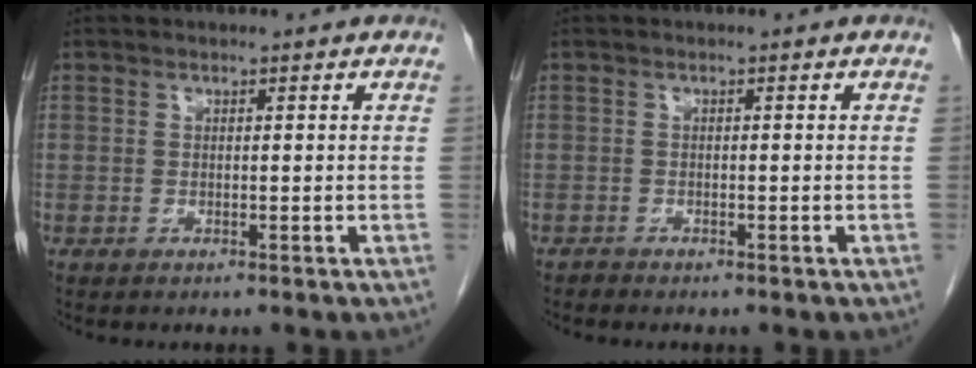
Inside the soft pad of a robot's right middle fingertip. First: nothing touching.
{"total": 0.6, "force": [-0.5, 0.2, -0.1], "torque": [-0.005, -0.001, -0.012]}